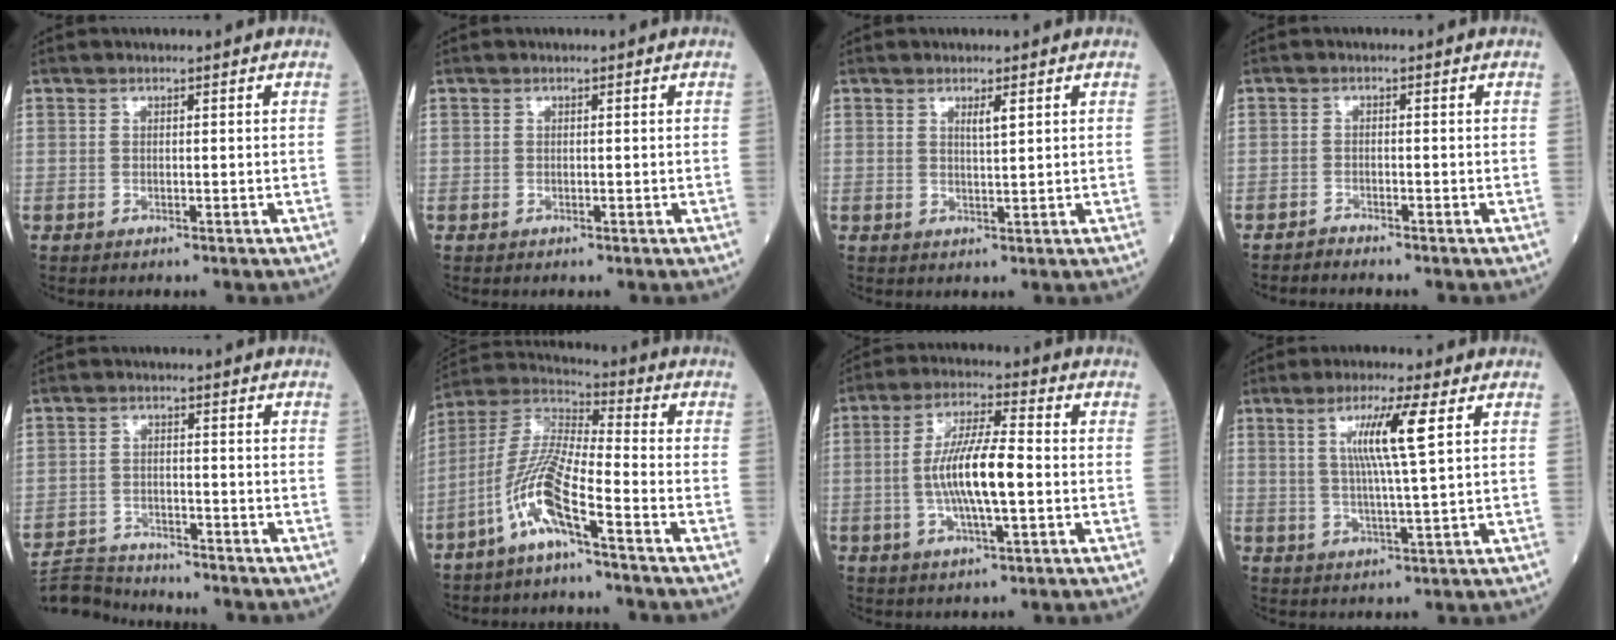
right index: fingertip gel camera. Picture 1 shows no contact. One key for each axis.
{"total": 0.0}
{"total": 1.8, "fx": 0.9, "fy": 0.0, "fz": 1.5, "tx": -0.030, "ty": -0.002, "tz": 0.015}
{"total": 1.1, "fx": -1.1, "fy": -0.1, "fz": -0.3, "tx": 0.007, "ty": -0.006, "tz": -0.021}
{"total": 6.6, "fx": -6.6, "fy": 0.5, "fz": -0.5, "tx": 0.002, "ty": -0.004, "tz": -0.121}
{"total": 10.6, "fx": -5.6, "fy": 0.6, "fz": 9.0, "tx": -0.199, "ty": -0.002, "tz": -0.120}
{"total": 10.4, "fx": -1.0, "fy": 1.8, "fz": 10.2, "tx": -0.195, "ty": 0.005, "tz": -0.022}
{"total": 8.0, "fx": 2.6, "fy": -0.7, "fz": 7.5, "tx": -0.140, "ty": 0.000, "tz": 0.049}